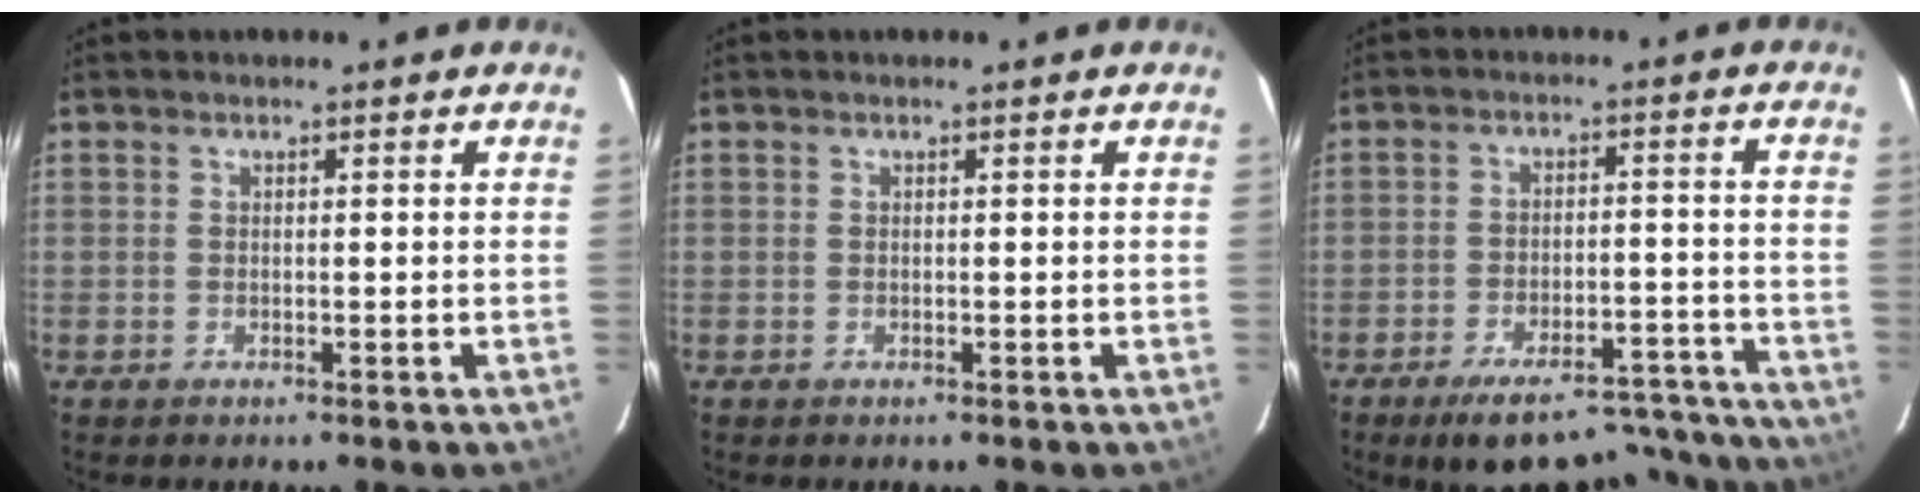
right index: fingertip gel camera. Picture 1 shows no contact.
{"total": 0.0}
{"total": 18.2, "force": [-15.9, 5.2, 7.0], "torque": [-0.113, 0.014, -0.198]}